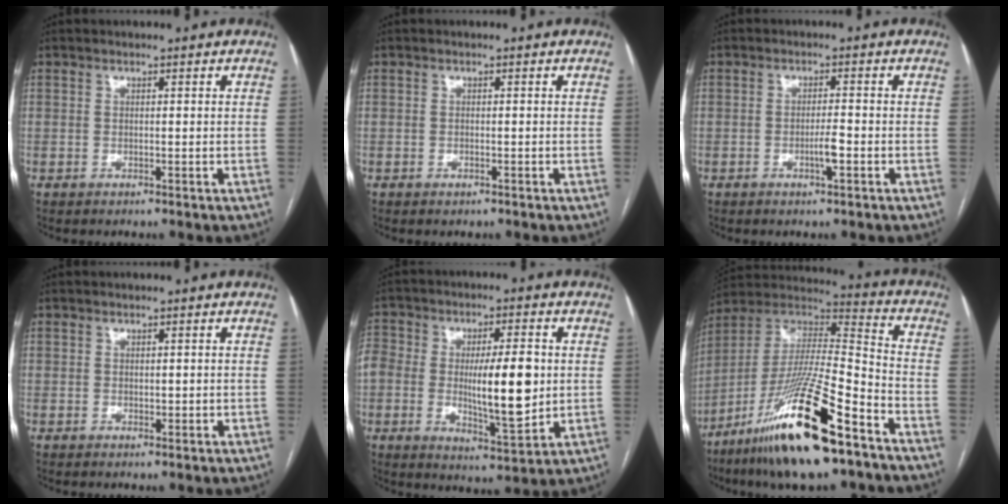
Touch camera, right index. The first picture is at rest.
{"total": 0.5, "force": [-0.4, 0.3, 0.3], "torque": [-0.010, -0.002, -0.002]}
{"total": 2.6, "force": [-1.0, 0.1, 2.4], "torque": [-0.044, -0.001, -0.017]}
{"total": 0.9, "force": [0.1, 0.7, 0.7], "torque": [-0.008, -0.002, 0.003]}
{"total": 20.2, "force": [0.0, 9.0, 18.1], "torque": [-0.363, 0.008, 0.011]}
{"total": 22.9, "force": [-13.7, 2.5, 18.2], "torque": [-0.353, -0.035, -0.249]}